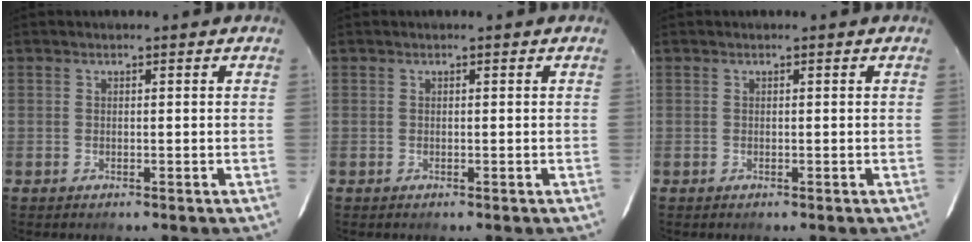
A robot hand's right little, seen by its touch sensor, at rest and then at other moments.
{"total": 0.0}
{"total": 0.0}